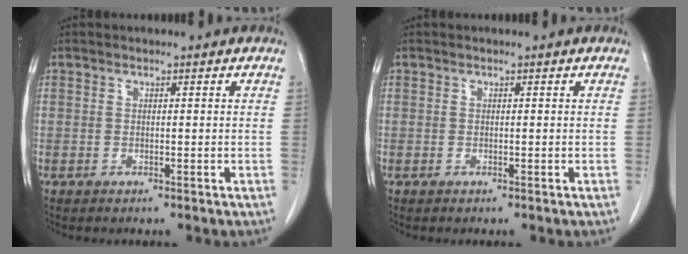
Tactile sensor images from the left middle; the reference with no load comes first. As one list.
[{"total": 0.0}]